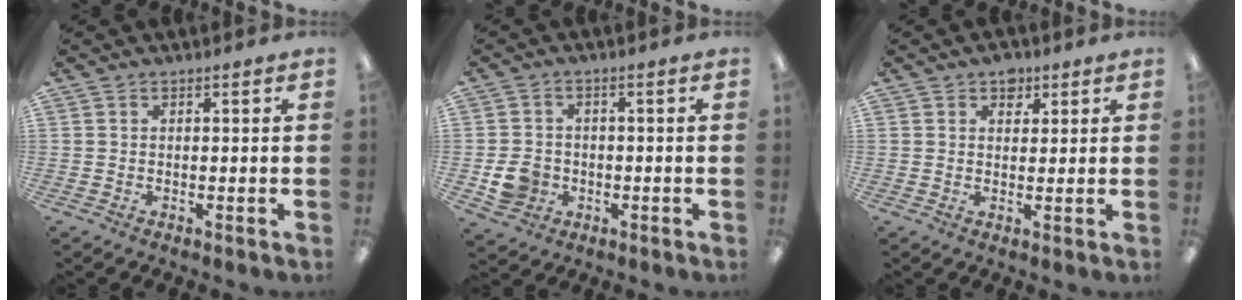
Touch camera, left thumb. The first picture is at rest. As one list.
[{"total": 5.9, "force": [-1.8, 5.0, 2.5], "torque": [-0.047, 0.006, -0.029]}, {"total": 3.5, "force": [2.1, 2.5, 1.4], "torque": [0.001, -0.008, 0.033]}]